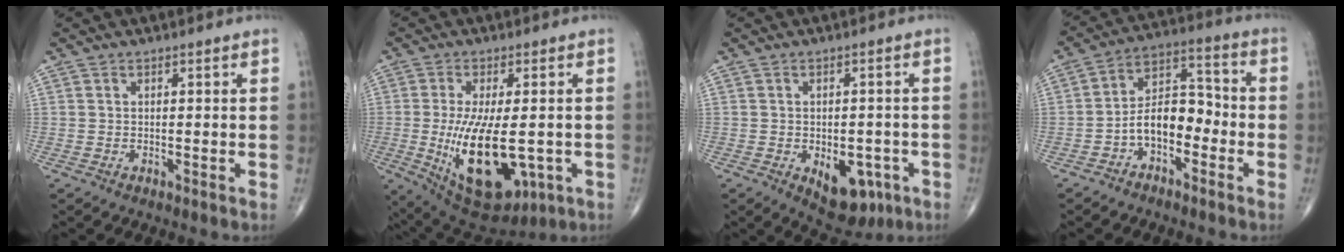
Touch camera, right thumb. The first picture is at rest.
{"total": 18.2, "force": [-3.4, 8.2, 15.9], "torque": [-0.273, -0.021, -0.028]}
{"total": 9.5, "force": [-3.6, 5.6, 6.8], "torque": [-0.065, 0.010, -0.037]}
{"total": 9.6, "force": [-3.4, 5.7, 6.9], "torque": [-0.095, 0.048, -0.069]}